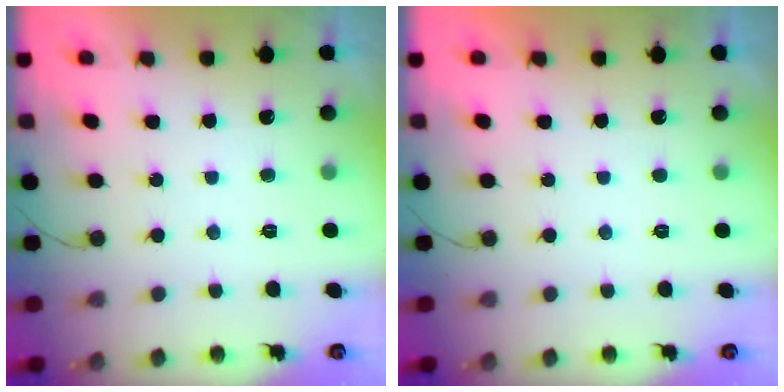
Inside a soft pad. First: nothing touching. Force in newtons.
{"total": 0.0}